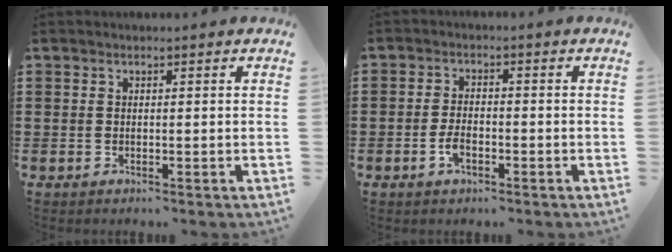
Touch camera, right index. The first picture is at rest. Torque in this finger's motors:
{"motor_torque": [1.02, 1.12, 0.05, 0.00]}